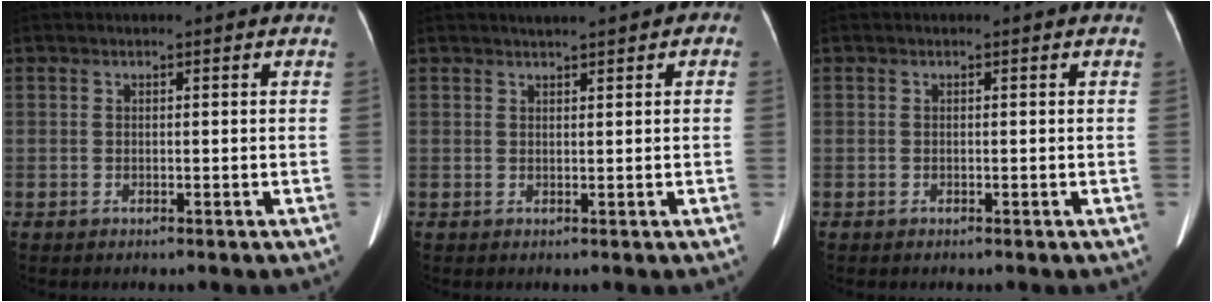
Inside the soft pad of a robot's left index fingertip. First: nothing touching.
{"total": 2.9, "force": [1.6, 1.0, 2.2], "torque": [-0.032, 0.016, 0.023]}
{"total": 0.0}